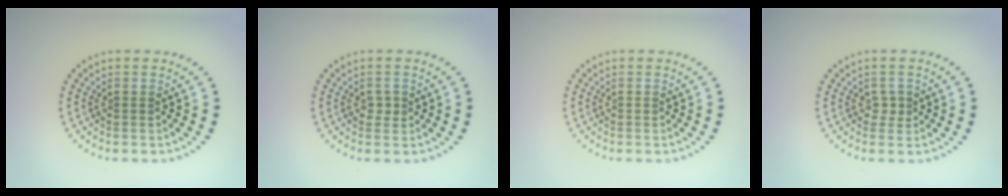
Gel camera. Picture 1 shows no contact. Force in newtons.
{"total": 1.0, "press": 1.0, "slide": 0.2}
{"total": 0.0}
{"total": 1.1, "press": 1.0, "slide": 0.5}